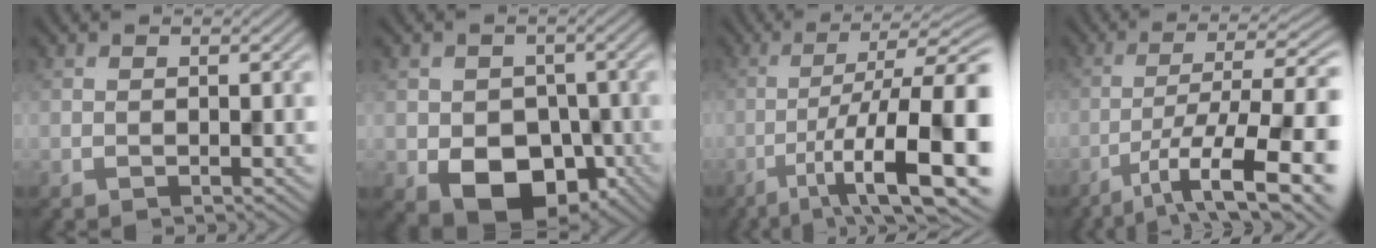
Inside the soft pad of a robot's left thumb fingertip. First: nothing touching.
{"total": 8.5, "force": [-2.8, 6.4, 4.8], "torque": [-0.086, -0.023, -0.052]}
{"total": 15.3, "force": [-6.4, 3.8, 13.3], "torque": [-0.219, -0.006, -0.099]}
{"total": 12.4, "force": [-6.5, 2.9, 10.2], "torque": [-0.179, -0.008, -0.104]}